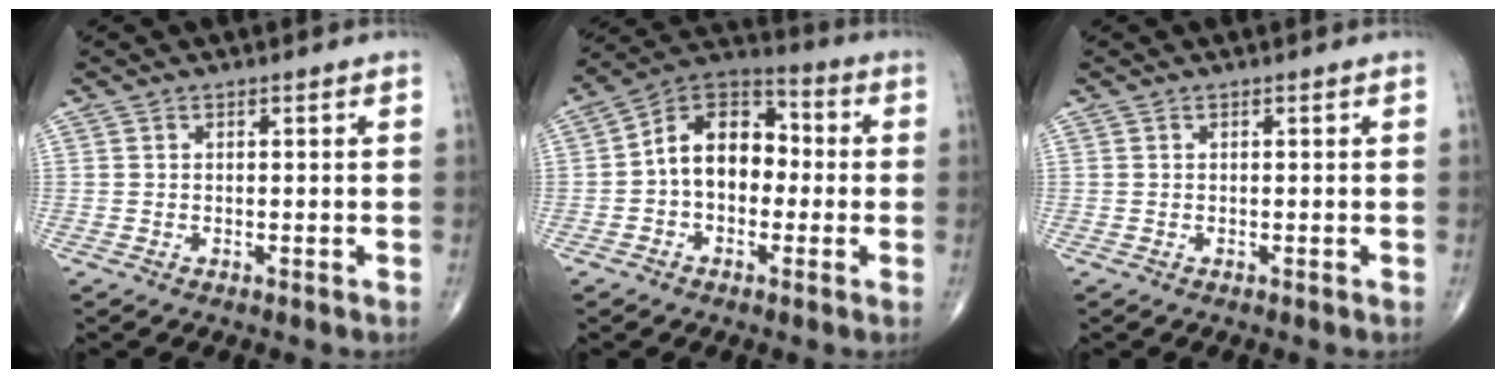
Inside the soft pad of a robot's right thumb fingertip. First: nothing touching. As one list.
[{"total": 12.8, "force": [-0.4, 9.0, 9.1], "torque": [-0.115, 0.042, -0.024]}, {"total": 0.0}]